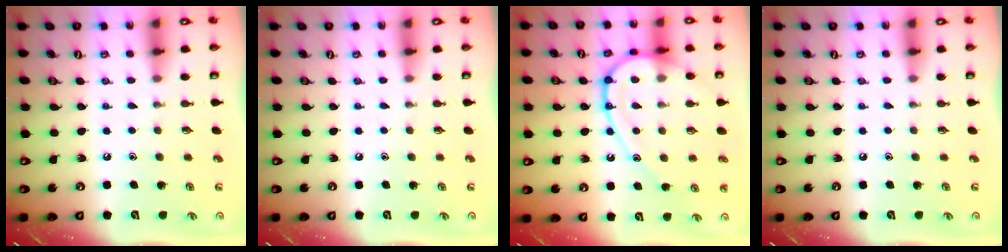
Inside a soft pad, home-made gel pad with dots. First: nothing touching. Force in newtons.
{"total": 0.0}
{"total": 15.4, "press": 15.3, "slide": 1.4}
{"total": 0.0}